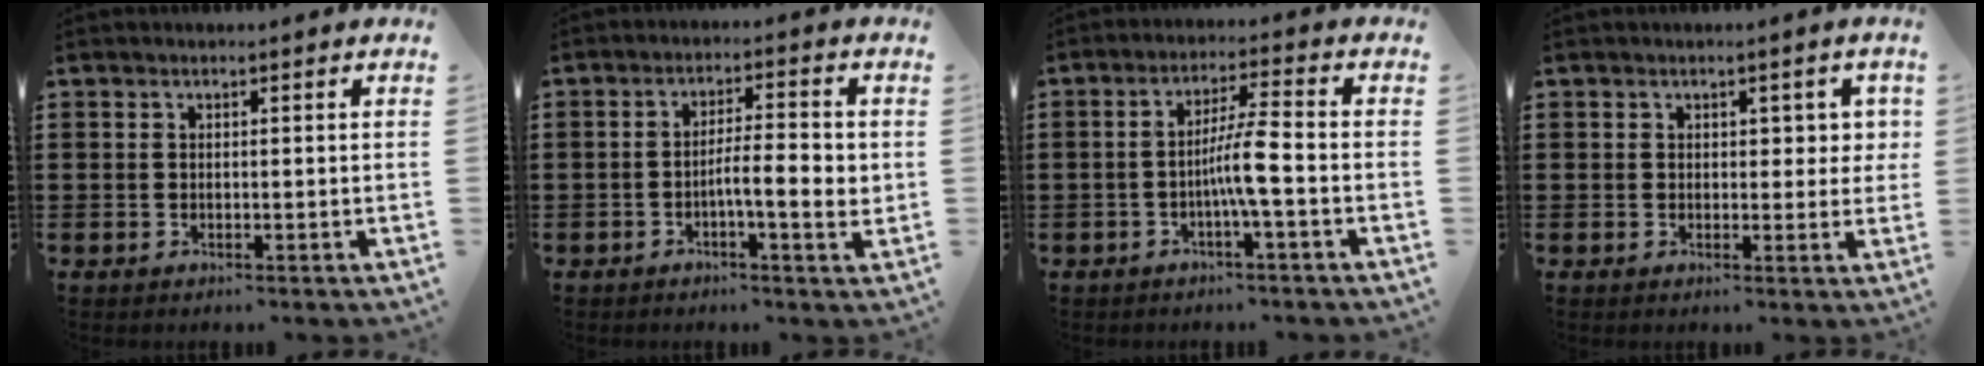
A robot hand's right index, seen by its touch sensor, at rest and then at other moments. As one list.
[{"total": 6.4, "force": [-1.2, 1.2, 6.1], "torque": [-0.098, 0.001, -0.025]}, {"total": 5.8, "force": [-1.6, -0.1, 5.5], "torque": [-0.106, -0.002, -0.037]}, {"total": 2.4, "force": [0.9, 1.7, 1.5], "torque": [-0.017, 0.004, 0.009]}]